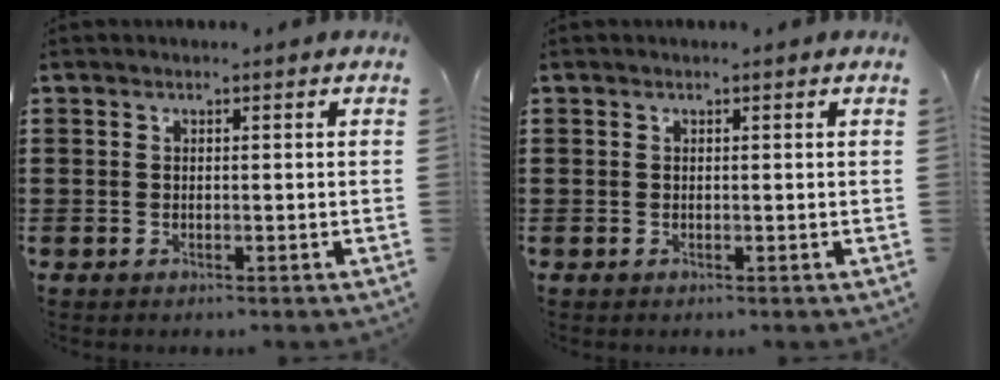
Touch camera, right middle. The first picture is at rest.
{"total": 0.0}